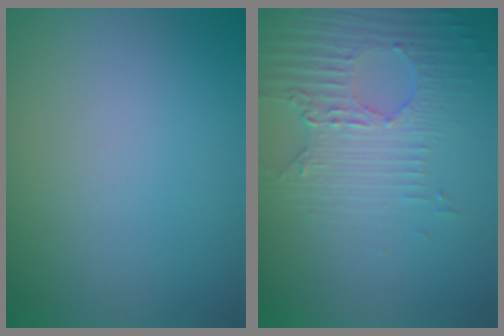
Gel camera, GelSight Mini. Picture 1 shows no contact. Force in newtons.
{"total": 3.7, "press": 3.3, "slide": 1.7}